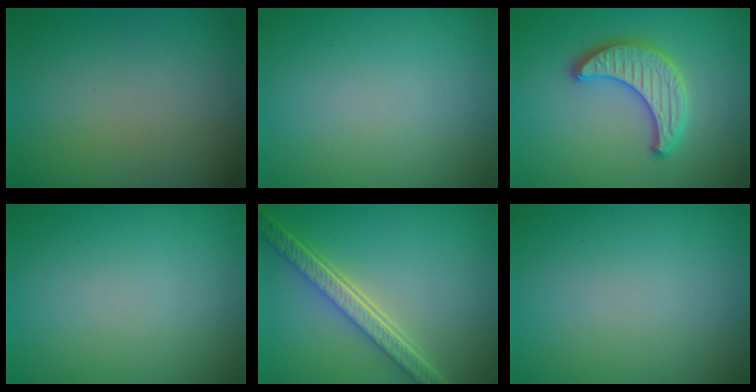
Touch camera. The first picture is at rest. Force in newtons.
{"total": 0.0}
{"total": 3.7, "press": 3.6, "slide": 0.6}
{"total": 0.0}
{"total": 5.6, "press": 4.2, "slide": 3.8}
{"total": 0.0}